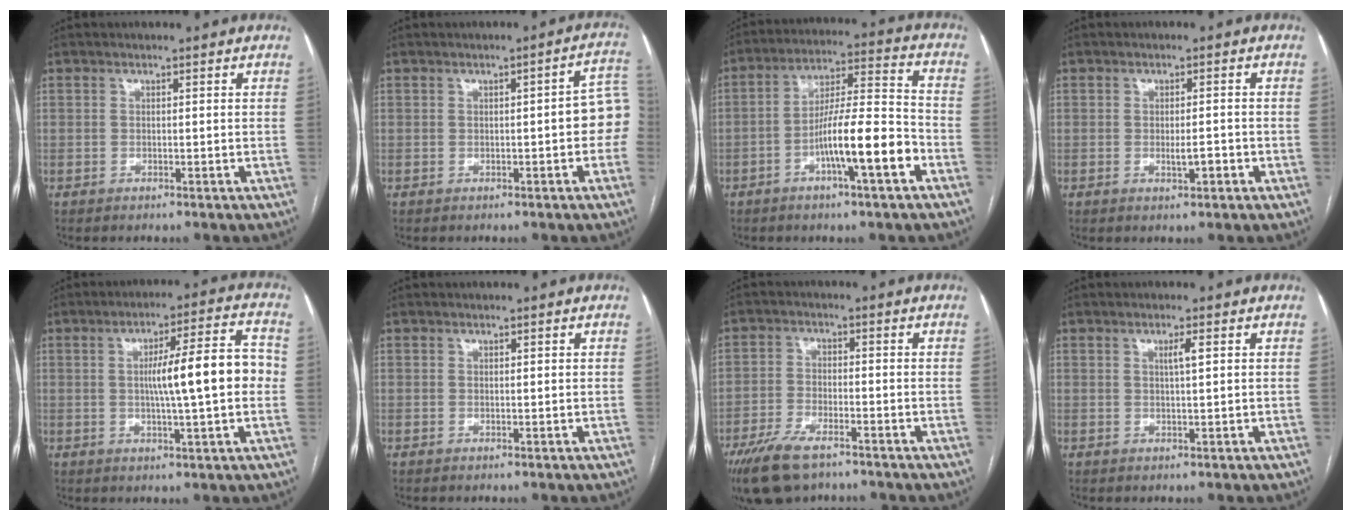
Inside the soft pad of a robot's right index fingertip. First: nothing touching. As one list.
[{"total": 5.8, "force": [-0.4, 1.3, 5.7], "torque": [-0.056, 0.022, -0.008]}, {"total": 12.4, "force": [-5.0, 0.9, 11.3], "torque": [-0.192, 0.010, -0.084]}, {"total": 2.4, "force": [-0.7, 0.6, 2.2], "torque": [-0.036, 0.000, -0.009]}, {"total": 11.8, "force": [0.2, 1.0, 11.7], "torque": [-0.176, 0.022, 0.002]}, {"total": 0.0}, {"total": 8.4, "force": [-6.0, 2.9, 5.2], "torque": [-0.104, -0.015, -0.106]}, {"total": 1.9, "force": [0.7, 0.0, 1.8], "torque": [-0.032, -0.001, 0.012]}]